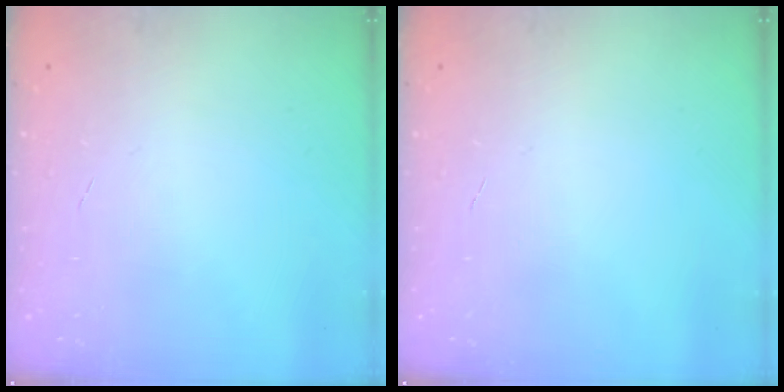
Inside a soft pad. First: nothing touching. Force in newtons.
{"total": 0.0}